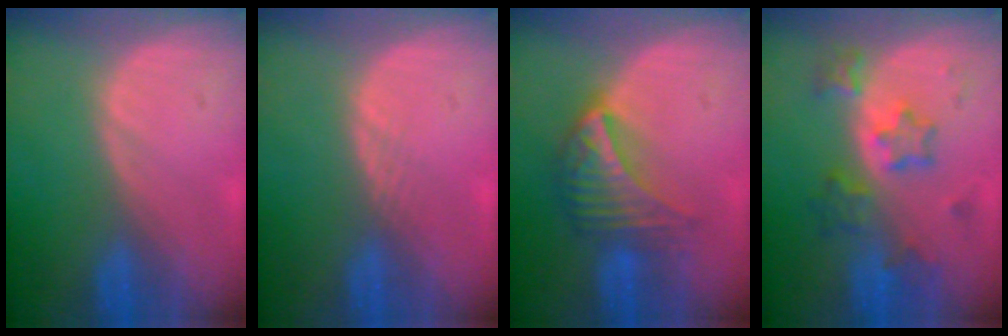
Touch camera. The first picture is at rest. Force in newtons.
{"total": 1.0, "press": 0.8, "slide": 0.5}
{"total": 7.4, "press": 6.5, "slide": 3.6}
{"total": 6.0, "press": 6.0, "slide": 0.6}